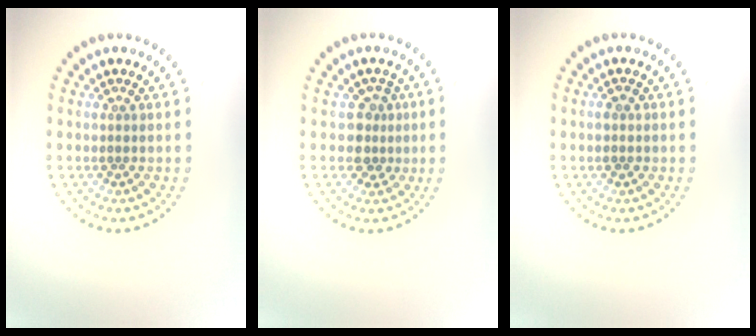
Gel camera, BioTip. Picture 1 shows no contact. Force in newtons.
{"total": 2.3, "press": 1.9, "slide": 1.3}
{"total": 0.9, "press": 0.9, "slide": 0.1}